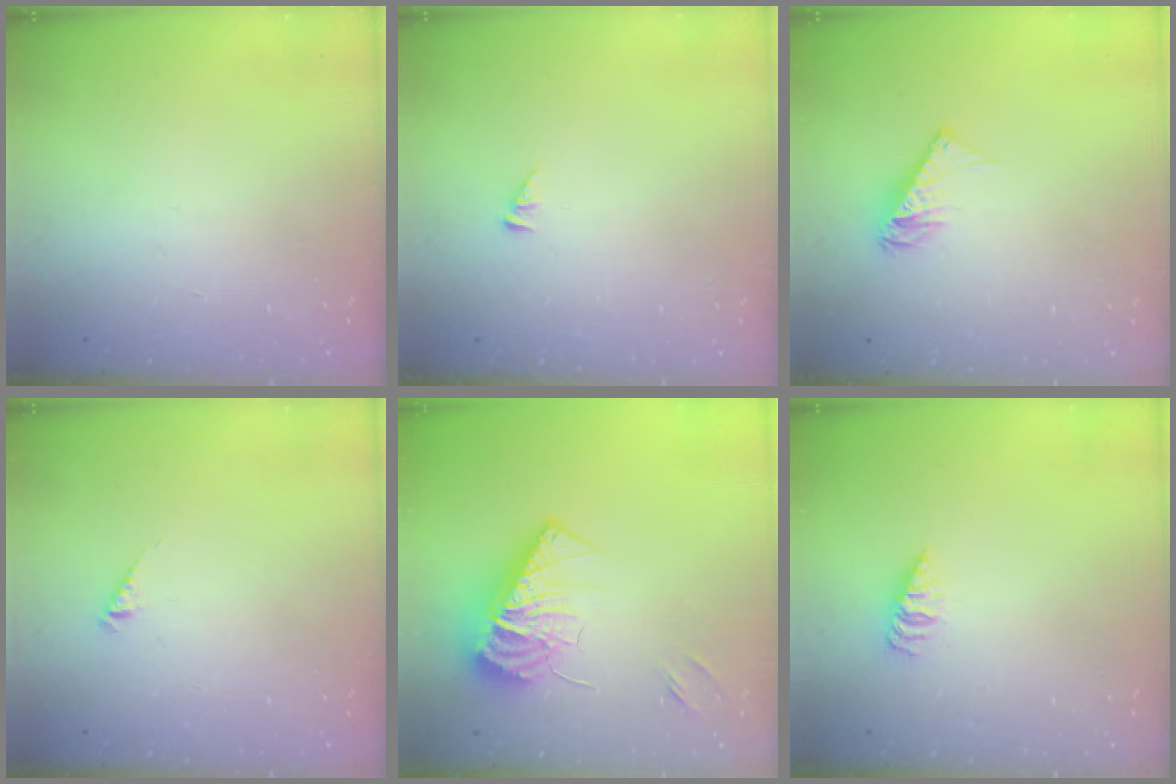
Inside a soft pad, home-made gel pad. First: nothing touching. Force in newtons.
{"total": 0.7, "press": 0.7, "slide": 0.1}
{"total": 6.5, "press": 6.5, "slide": 0.3}
{"total": 2.3, "press": 2.3, "slide": 0.4}
{"total": 12.9, "press": 12.8, "slide": 1.2}
{"total": 2.0, "press": 2.0, "slide": 0.3}